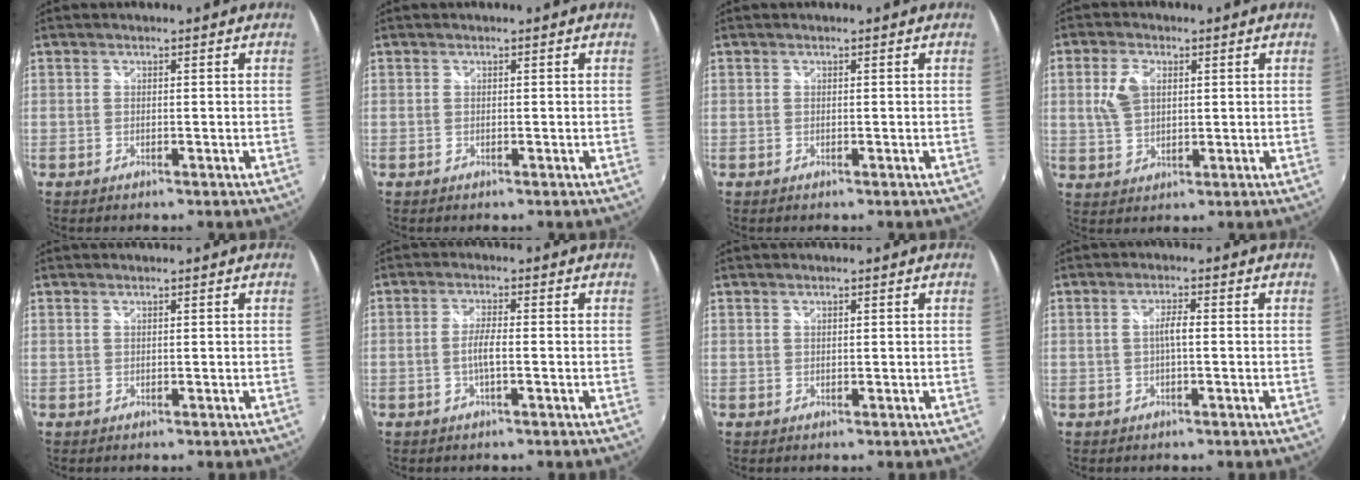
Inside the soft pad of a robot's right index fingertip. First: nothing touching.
{"total": 0.0}
{"total": 0.0}
{"total": 5.9, "force": [1.5, 3.7, 4.3], "torque": [-0.088, 0.009, 0.030]}
{"total": 0.0}
{"total": 2.9, "force": [-0.8, 0.3, 2.7], "torque": [-0.054, -0.001, -0.014]}
{"total": 0.6, "force": [0.4, 0.2, 0.3], "torque": [-0.005, 0.001, 0.007]}
{"total": 2.3, "force": [-0.2, 0.3, 2.2], "torque": [-0.043, 0.004, -0.003]}